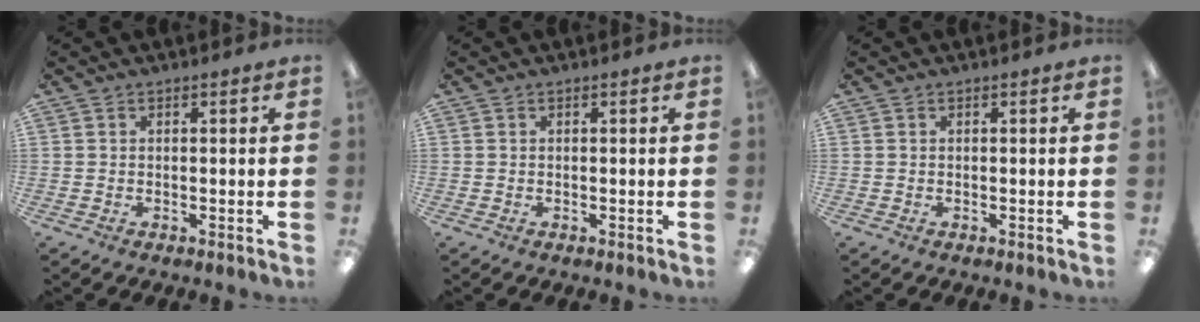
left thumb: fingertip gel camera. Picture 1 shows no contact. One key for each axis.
{"total": 0.0}
{"total": 0.0}